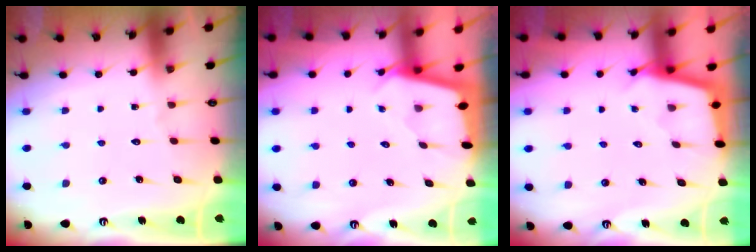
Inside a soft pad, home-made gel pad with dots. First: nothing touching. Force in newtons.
{"total": 1.8, "press": 1.8, "slide": 0.2}
{"total": 2.4, "press": 2.4, "slide": 0.2}